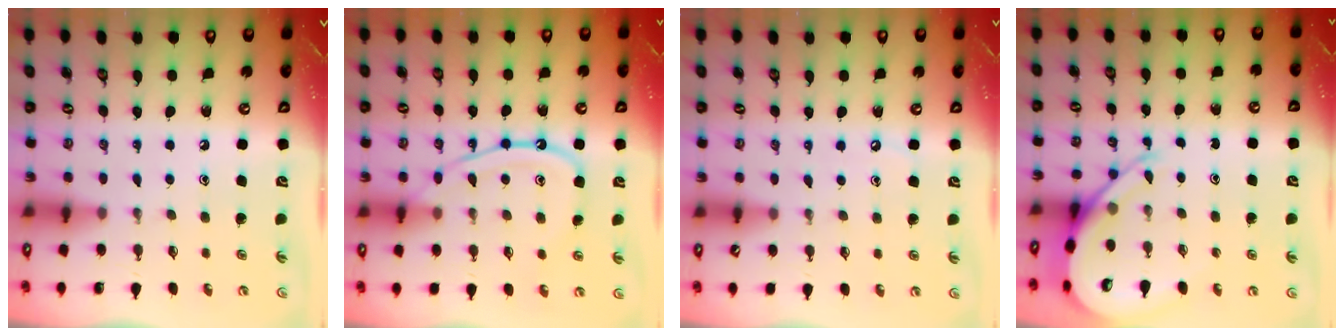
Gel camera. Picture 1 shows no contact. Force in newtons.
{"total": 11.5, "press": 11.4, "slide": 1.4}
{"total": 2.6, "press": 2.6, "slide": 0.4}
{"total": 9.9, "press": 9.8, "slide": 1.0}